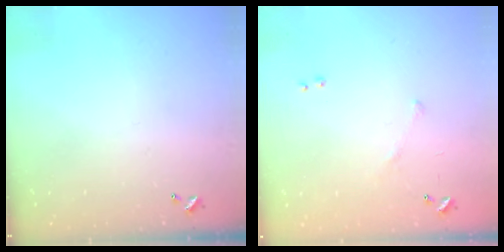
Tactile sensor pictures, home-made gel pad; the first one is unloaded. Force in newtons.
{"total": 7.9, "press": 7.9, "slide": 0.7}